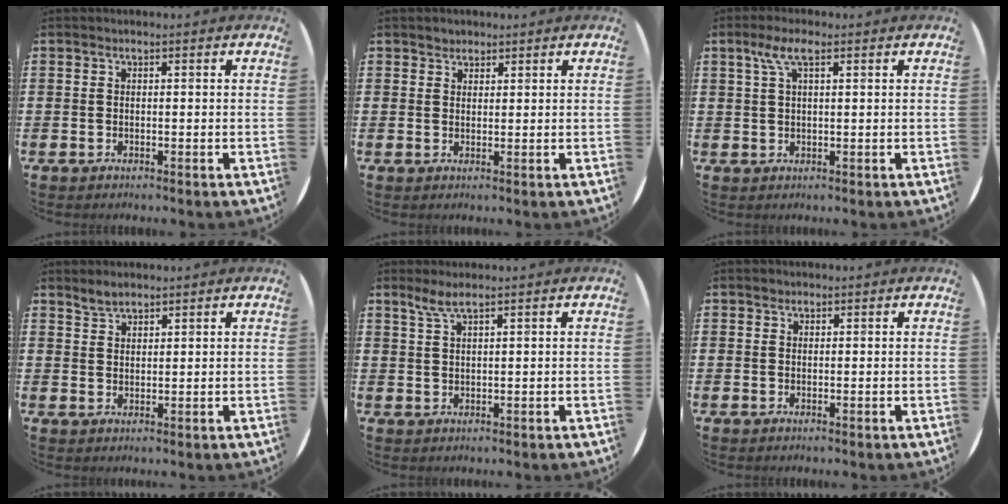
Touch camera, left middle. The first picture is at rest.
{"total": 1.5, "force": [1.4, 0.7, -0.2], "torque": [0.003, 0.002, 0.027]}
{"total": 3.7, "force": [2.0, 1.0, 3.0], "torque": [-0.062, 0.009, 0.033]}
{"total": 2.3, "force": [2.2, 0.8, 0.3], "torque": [-0.008, 0.004, 0.042]}
{"total": 2.6, "force": [2.0, 0.2, 1.7], "torque": [-0.036, 0.002, 0.036]}
{"total": 0.7, "force": [0.6, 0.3, -0.1], "torque": [0.010, 0.000, 0.010]}